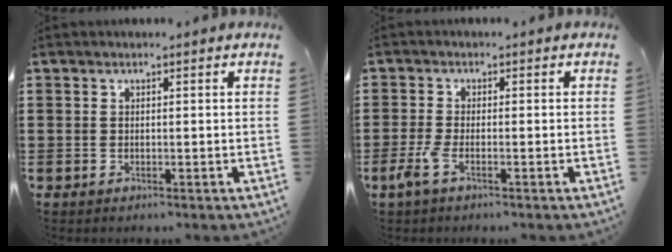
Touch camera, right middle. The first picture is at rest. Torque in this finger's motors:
{"motor_torque": [0.77, -0.37, 0.04, 0.07]}